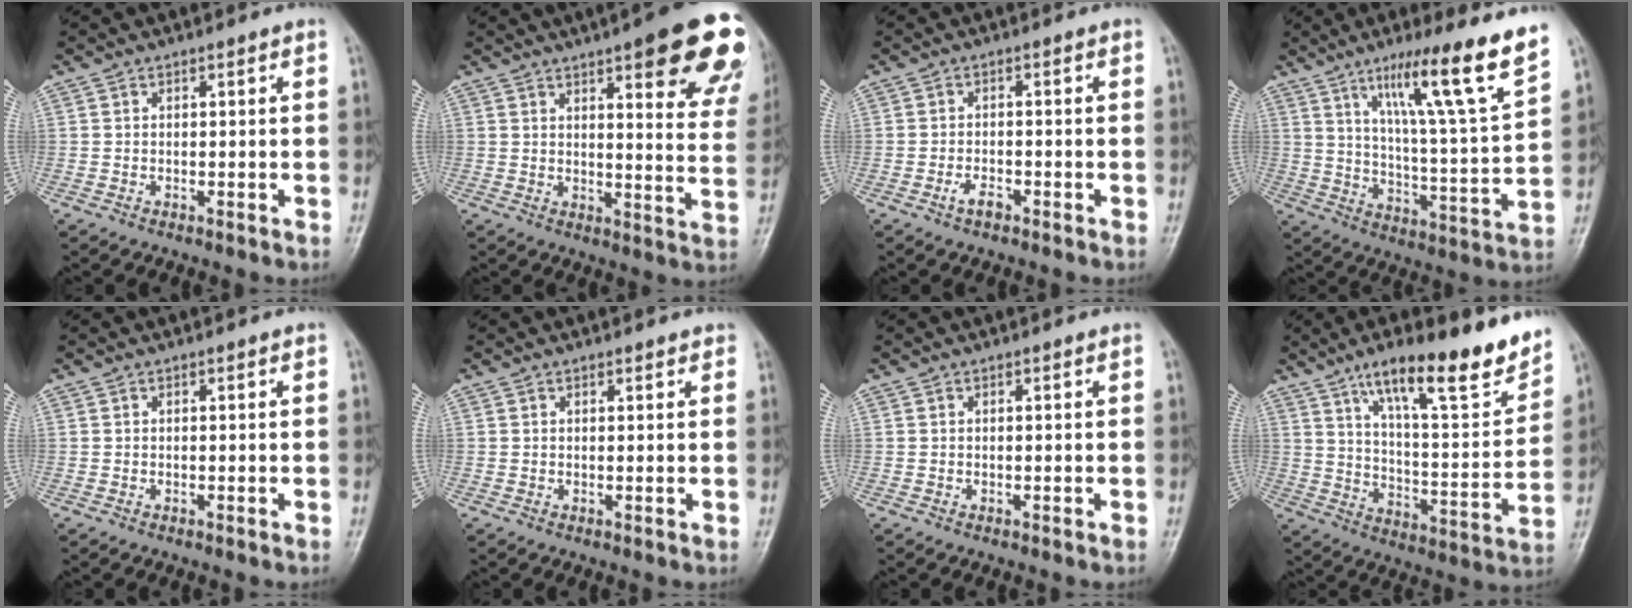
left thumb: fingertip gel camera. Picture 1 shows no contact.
{"total": 22.1, "force": [12.6, 5.6, 17.2], "torque": [-0.180, -0.037, 0.145]}
{"total": 2.3, "force": [-1.5, 1.0, 1.4], "torque": [-0.029, 0.008, -0.028]}
{"total": 18.5, "force": [11.2, 1.0, 14.6], "torque": [-0.211, -0.055, 0.177]}
{"total": 0.0}
{"total": 0.9, "force": [0.7, 0.4, 0.4], "torque": [-0.004, -0.003, 0.006]}
{"total": 0.0}
{"total": 20.7, "force": [13.9, 4.9, 14.6], "torque": [-0.188, -0.064, 0.222]}